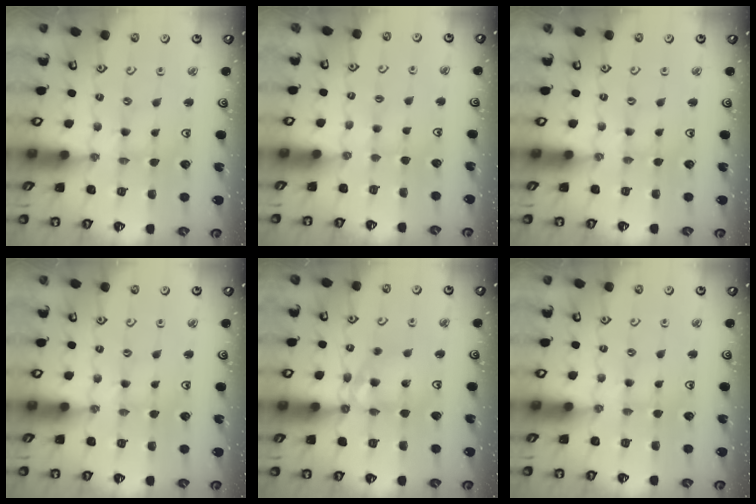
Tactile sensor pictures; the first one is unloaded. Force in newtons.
{"total": 2.2, "press": 2.2, "slide": 0.4}
{"total": 0.0}
{"total": 0.8, "press": 0.8, "slide": 0.1}
{"total": 12.3, "press": 12.0, "slide": 2.7}
{"total": 1.4, "press": 1.3, "slide": 0.4}